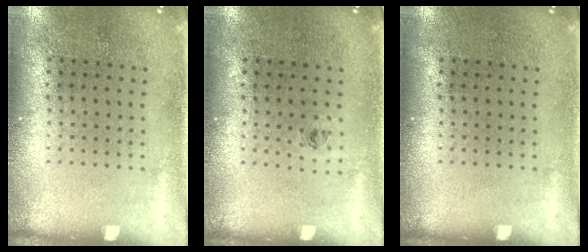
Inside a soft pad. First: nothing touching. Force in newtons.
{"total": 0.5, "press": 0.3, "slide": 0.4}
{"total": 0.0}